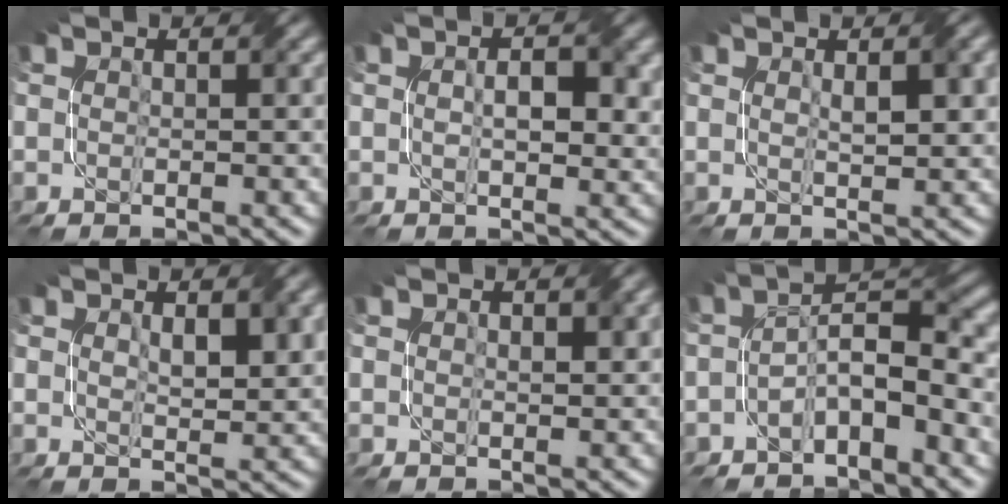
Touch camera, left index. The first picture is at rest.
{"total": 3.5, "force": [0.5, 1.8, 3.0], "torque": [-0.054, -0.001, 0.010]}
{"total": 2.5, "force": [0.8, 0.5, 2.3], "torque": [-0.037, 0.003, 0.016]}
{"total": 2.7, "force": [1.0, 1.1, 2.3], "torque": [-0.039, -0.004, 0.023]}
{"total": 0.9, "force": [0.4, 0.3, 0.7], "torque": [-0.011, 0.000, 0.008]}
{"total": 4.7, "force": [-2.3, 1.6, 3.8], "torque": [-0.064, 0.017, -0.044]}